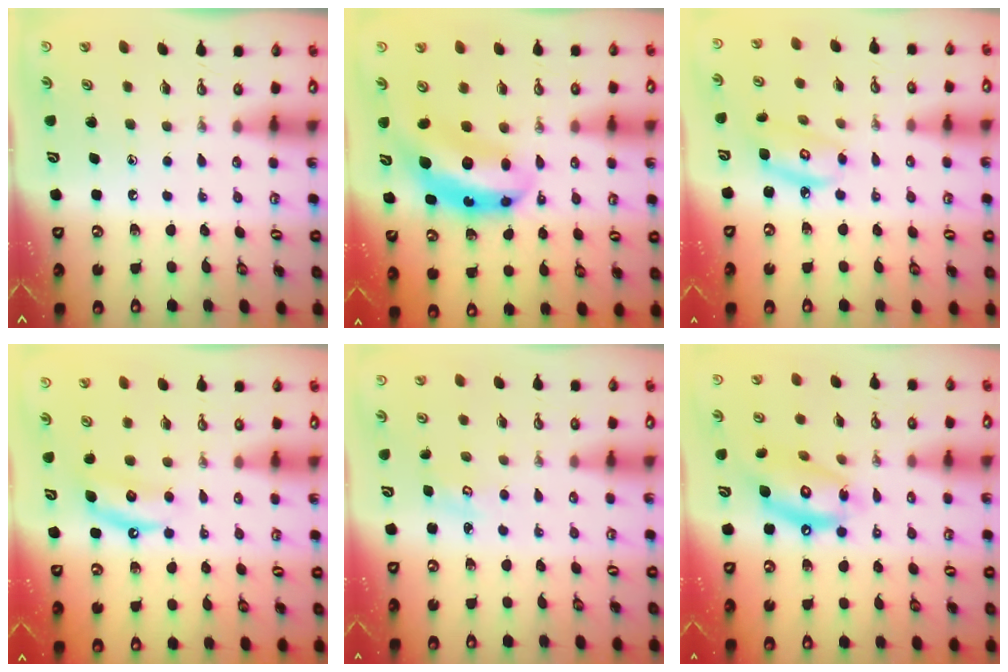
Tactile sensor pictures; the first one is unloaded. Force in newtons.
{"total": 8.8, "press": 8.7, "slide": 1.1}
{"total": 6.9, "press": 6.9, "slide": 0.3}
{"total": 6.1, "press": 6.1, "slide": 0.7}
{"total": 2.3, "press": 2.3, "slide": 0.2}
{"total": 13.1, "press": 13.1, "slide": 1.3}